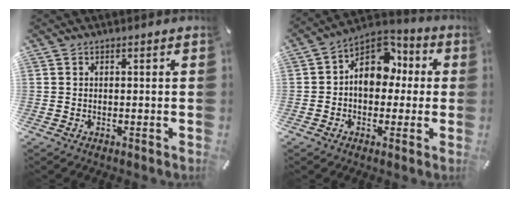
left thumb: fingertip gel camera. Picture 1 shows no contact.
{"total": 11.1, "force": [0.6, 9.0, 6.4], "torque": [-0.100, -0.005, 0.008]}